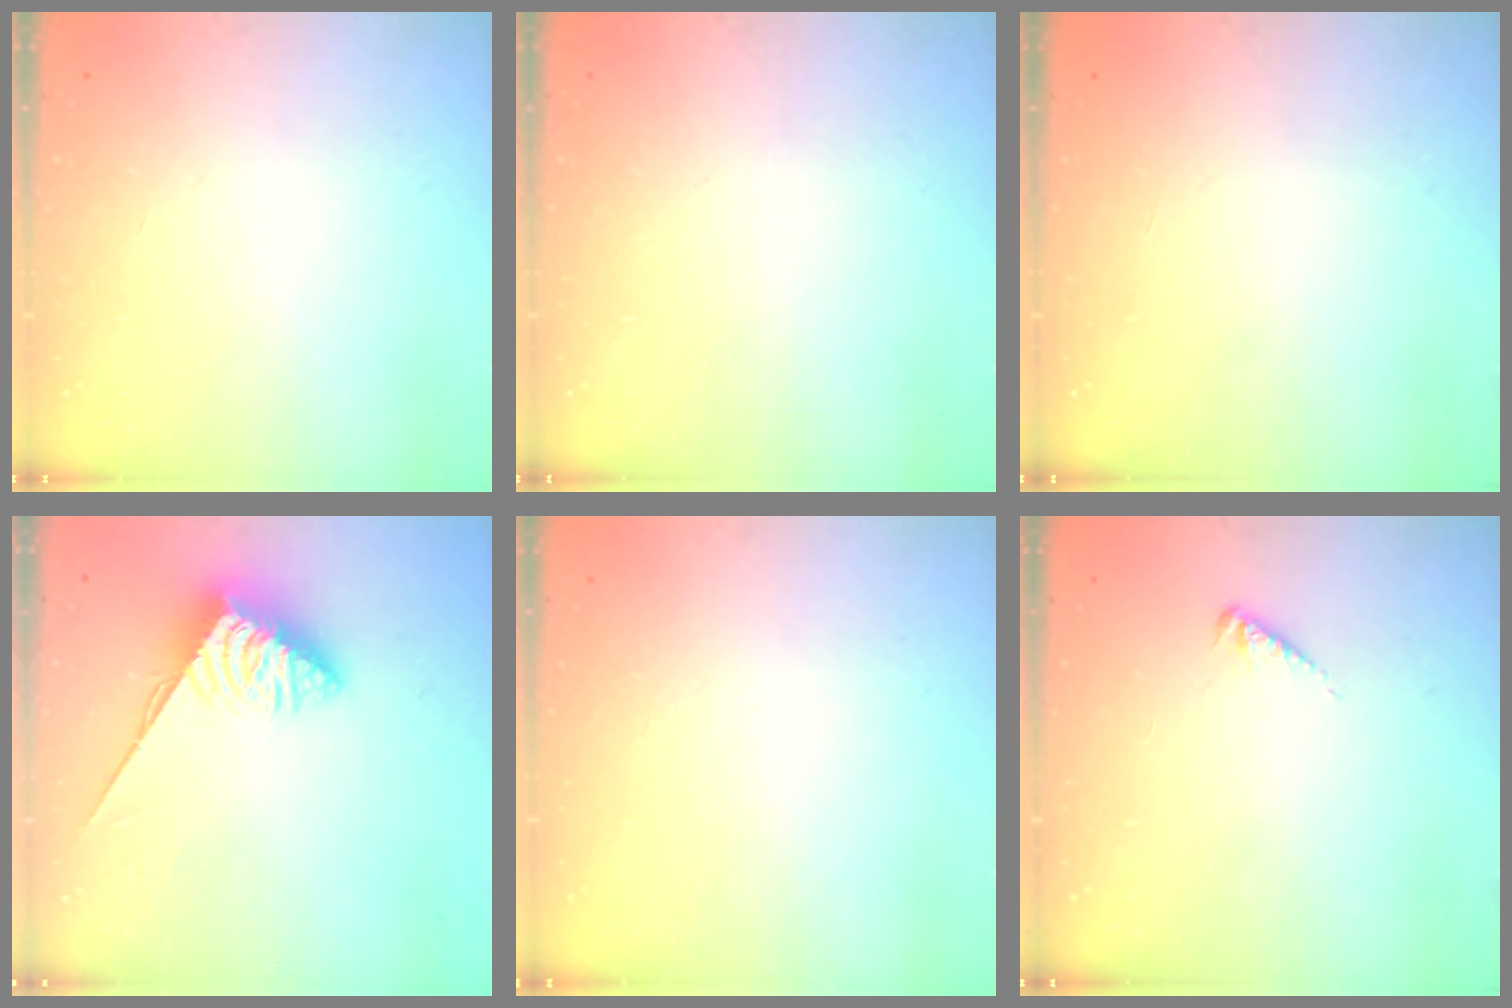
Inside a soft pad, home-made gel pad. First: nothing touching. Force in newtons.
{"total": 0.0}
{"total": 0.0}
{"total": 5.6, "press": 5.5, "slide": 0.5}
{"total": 0.0}
{"total": 2.6, "press": 2.5, "slide": 0.5}